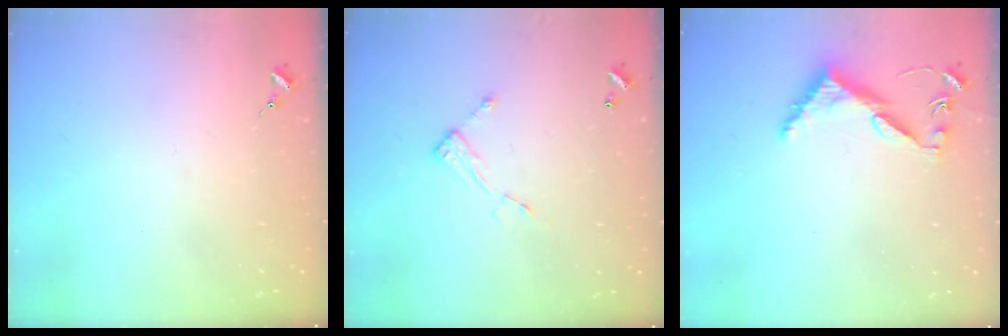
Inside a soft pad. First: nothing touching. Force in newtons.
{"total": 6.4, "press": 6.4, "slide": 0.3}
{"total": 6.2, "press": 6.2, "slide": 0.5}